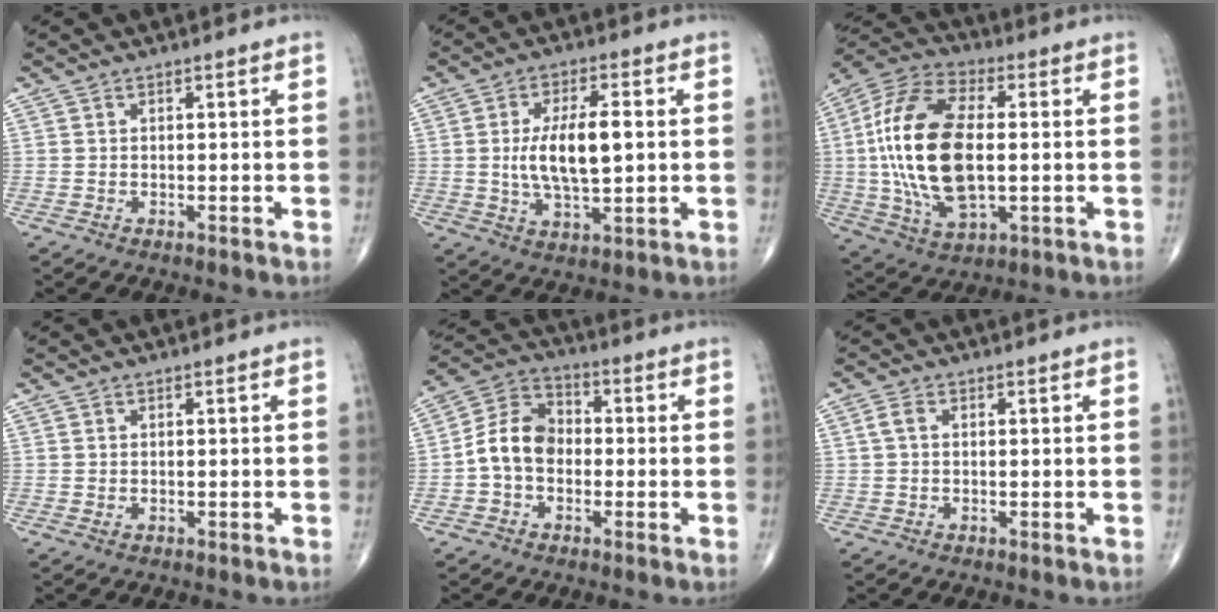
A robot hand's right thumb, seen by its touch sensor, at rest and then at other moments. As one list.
[{"total": 11.0, "force": [0.6, 4.4, 10.0], "torque": [-0.181, -0.004, 0.011]}, {"total": 22.2, "force": [0.1, 11.1, 19.2], "torque": [-0.400, 0.004, 0.002]}, {"total": 0.6, "force": [0.0, 0.5, 0.4], "torque": [-0.008, 0.001, 0.001]}, {"total": 9.2, "force": [-1.3, 6.9, 6.0], "torque": [-0.096, 0.035, -0.041]}, {"total": 1.9, "force": [0.2, 1.2, 1.4], "torque": [-0.030, 0.006, 0.003]}]